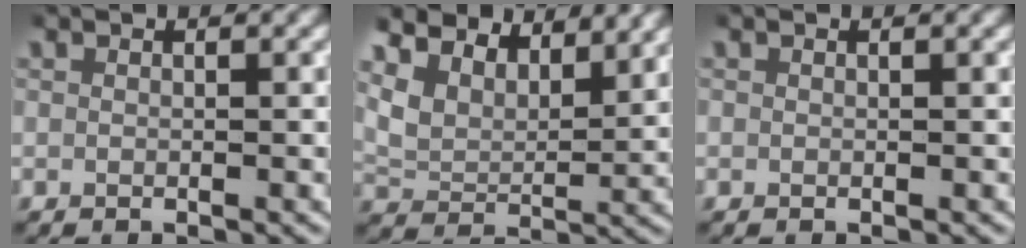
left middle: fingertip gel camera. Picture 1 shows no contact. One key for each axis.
{"total": 8.4, "fx": 4.9, "fy": 5.6, "fz": 4.0, "tx": -0.098, "ty": -0.001, "tz": 0.072}
{"total": 0.0}